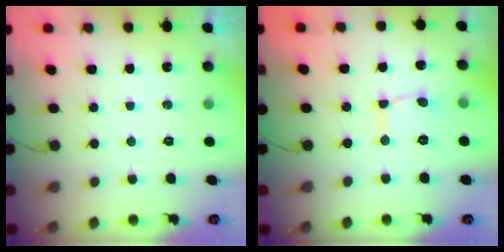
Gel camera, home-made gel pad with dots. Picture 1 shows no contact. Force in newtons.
{"total": 1.8, "press": 1.7, "slide": 0.2}